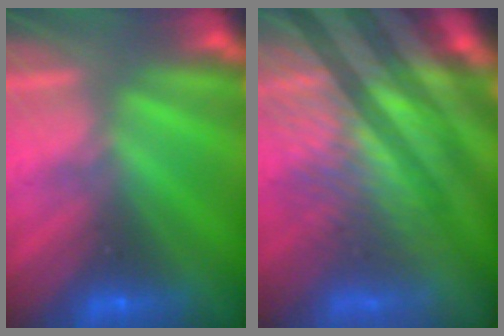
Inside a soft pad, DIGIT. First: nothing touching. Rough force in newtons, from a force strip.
{"total": 6.8}